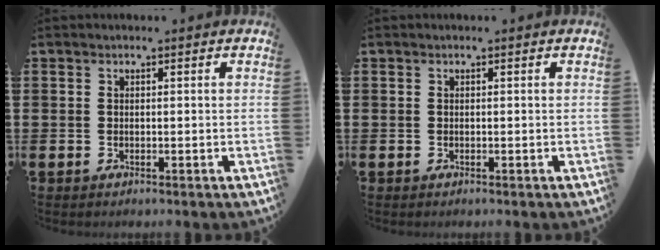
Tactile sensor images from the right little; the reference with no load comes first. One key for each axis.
{"total": 0.0}